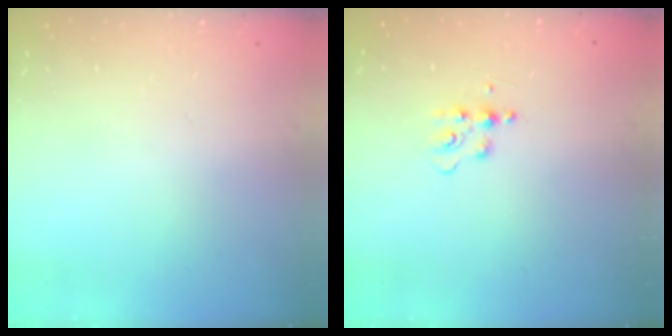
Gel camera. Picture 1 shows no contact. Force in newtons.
{"total": 6.7, "press": 6.7, "slide": 0.6}